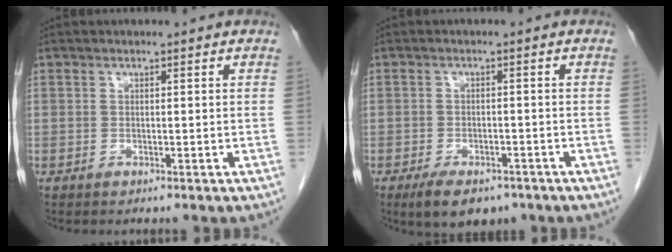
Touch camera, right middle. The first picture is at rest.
{"total": 6.7, "force": [-4.7, 3.1, 3.6], "torque": [-0.060, -0.005, -0.070]}